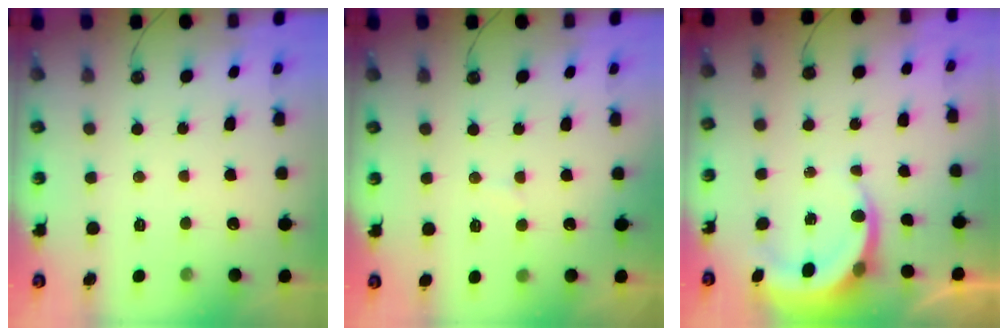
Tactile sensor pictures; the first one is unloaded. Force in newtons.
{"total": 4.7, "press": 4.7, "slide": 0.4}
{"total": 4.9, "press": 4.9, "slide": 0.3}